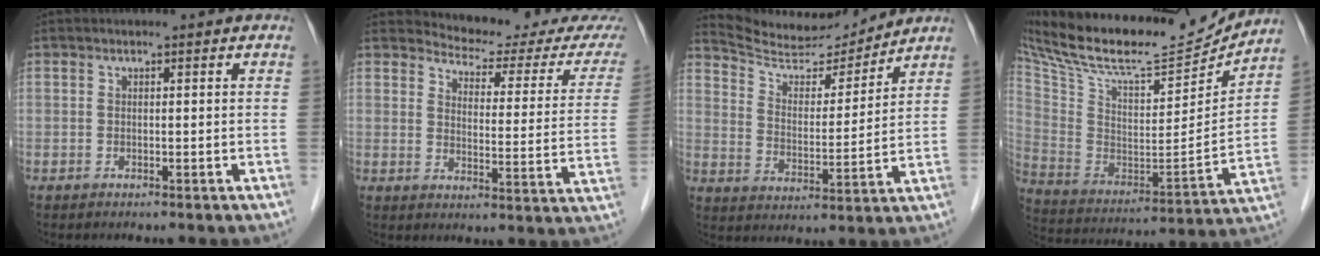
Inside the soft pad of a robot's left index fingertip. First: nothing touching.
{"total": 14.2, "force": [14.0, 0.9, 2.5], "torque": [-0.020, -0.076, 0.150]}
{"total": 11.6, "force": [11.5, 1.0, 1.5], "torque": [-0.031, -0.004, 0.199]}
{"total": 26.1, "force": [23.1, 5.0, 11.0], "torque": [-0.208, -0.023, 0.363]}